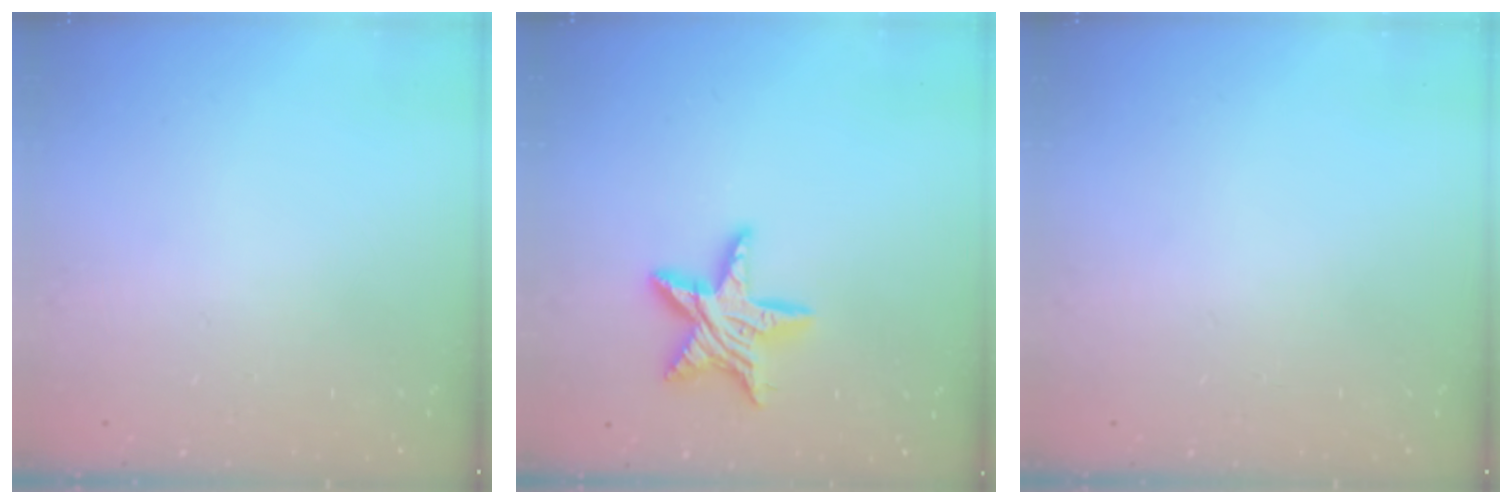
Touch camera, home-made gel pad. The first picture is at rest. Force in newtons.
{"total": 12.4, "press": 12.4, "slide": 0.7}
{"total": 0.0}